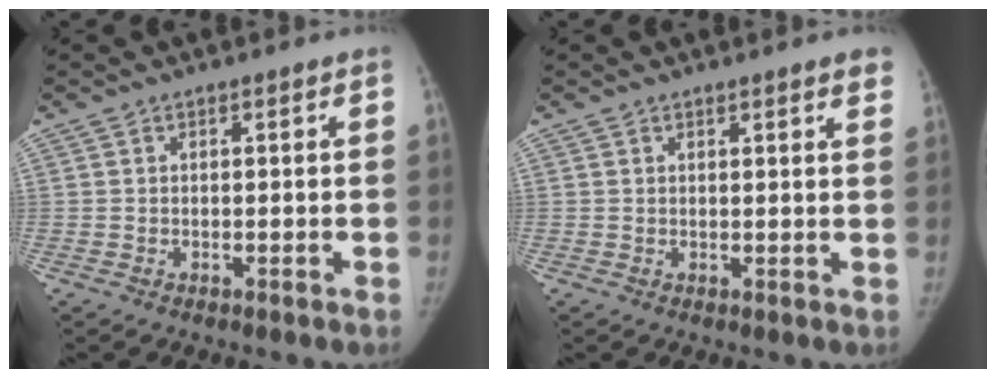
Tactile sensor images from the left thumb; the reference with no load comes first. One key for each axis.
{"total": 3.5, "fx": 2.7, "fy": 0.6, "fz": 2.2, "tx": -0.012, "ty": -0.005, "tz": 0.026}